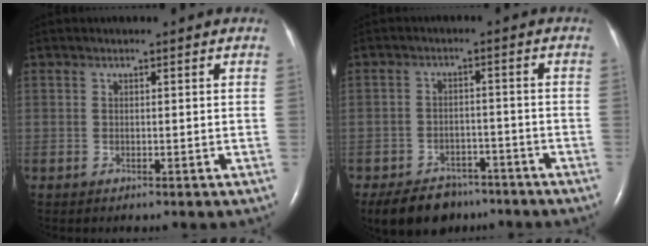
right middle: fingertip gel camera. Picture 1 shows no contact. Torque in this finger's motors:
{"motor_torque": [0.68, -0.66, 0.04, 0.01]}